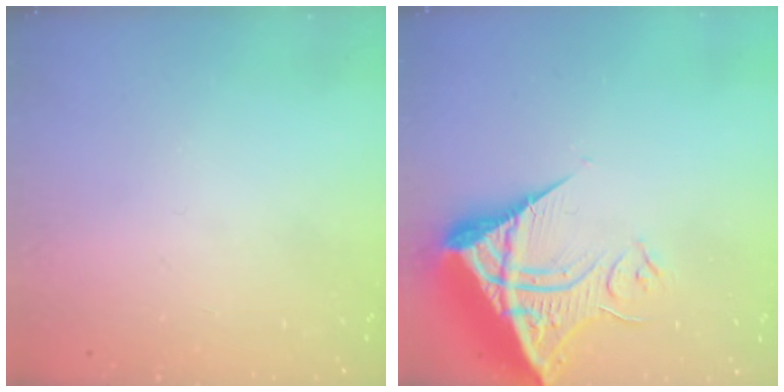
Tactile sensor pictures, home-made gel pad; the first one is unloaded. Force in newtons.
{"total": 13.2, "press": 13.1, "slide": 1.2}